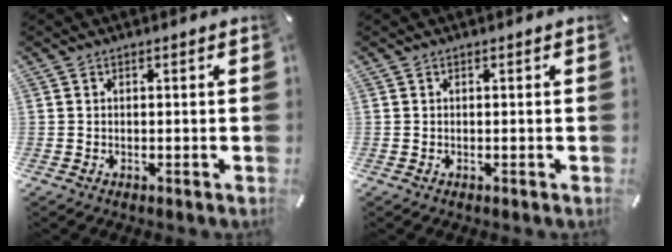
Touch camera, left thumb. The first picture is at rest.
{"total": 0.0}